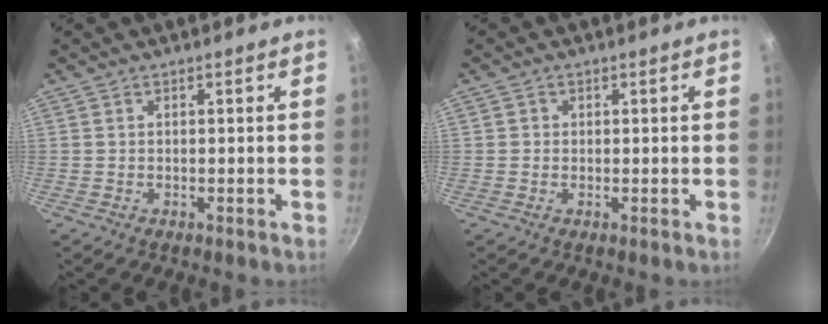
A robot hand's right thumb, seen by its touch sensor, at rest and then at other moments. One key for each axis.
{"total": 1.1, "fx": 0.0, "fy": 1.0, "fz": 0.2, "tx": 0.002, "ty": 0.000, "tz": -0.003}